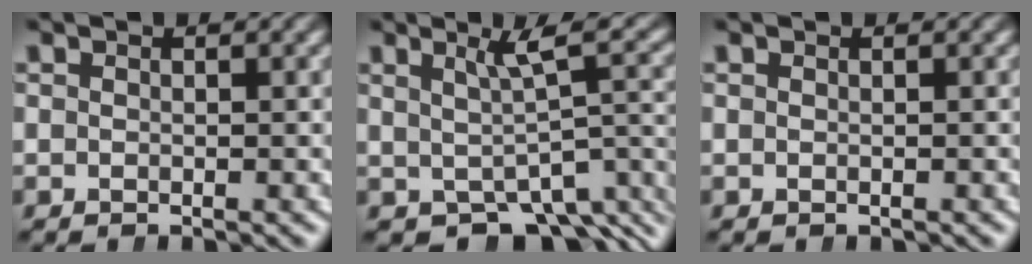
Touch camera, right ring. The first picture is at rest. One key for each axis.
{"total": 4.8, "fx": -2.9, "fy": 1.9, "fz": 3.4, "tx": -0.025, "ty": -0.019, "tz": -0.028}
{"total": 0.0}